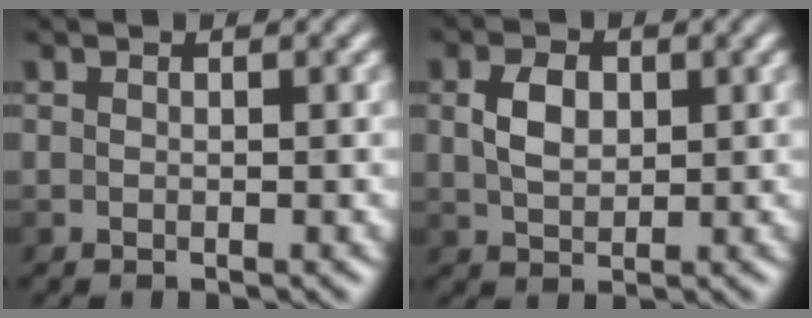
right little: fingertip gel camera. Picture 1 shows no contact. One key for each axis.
{"total": 3.2, "fx": 0.7, "fy": 2.1, "fz": 2.3, "tx": -0.050, "ty": 0.003, "tz": 0.013}